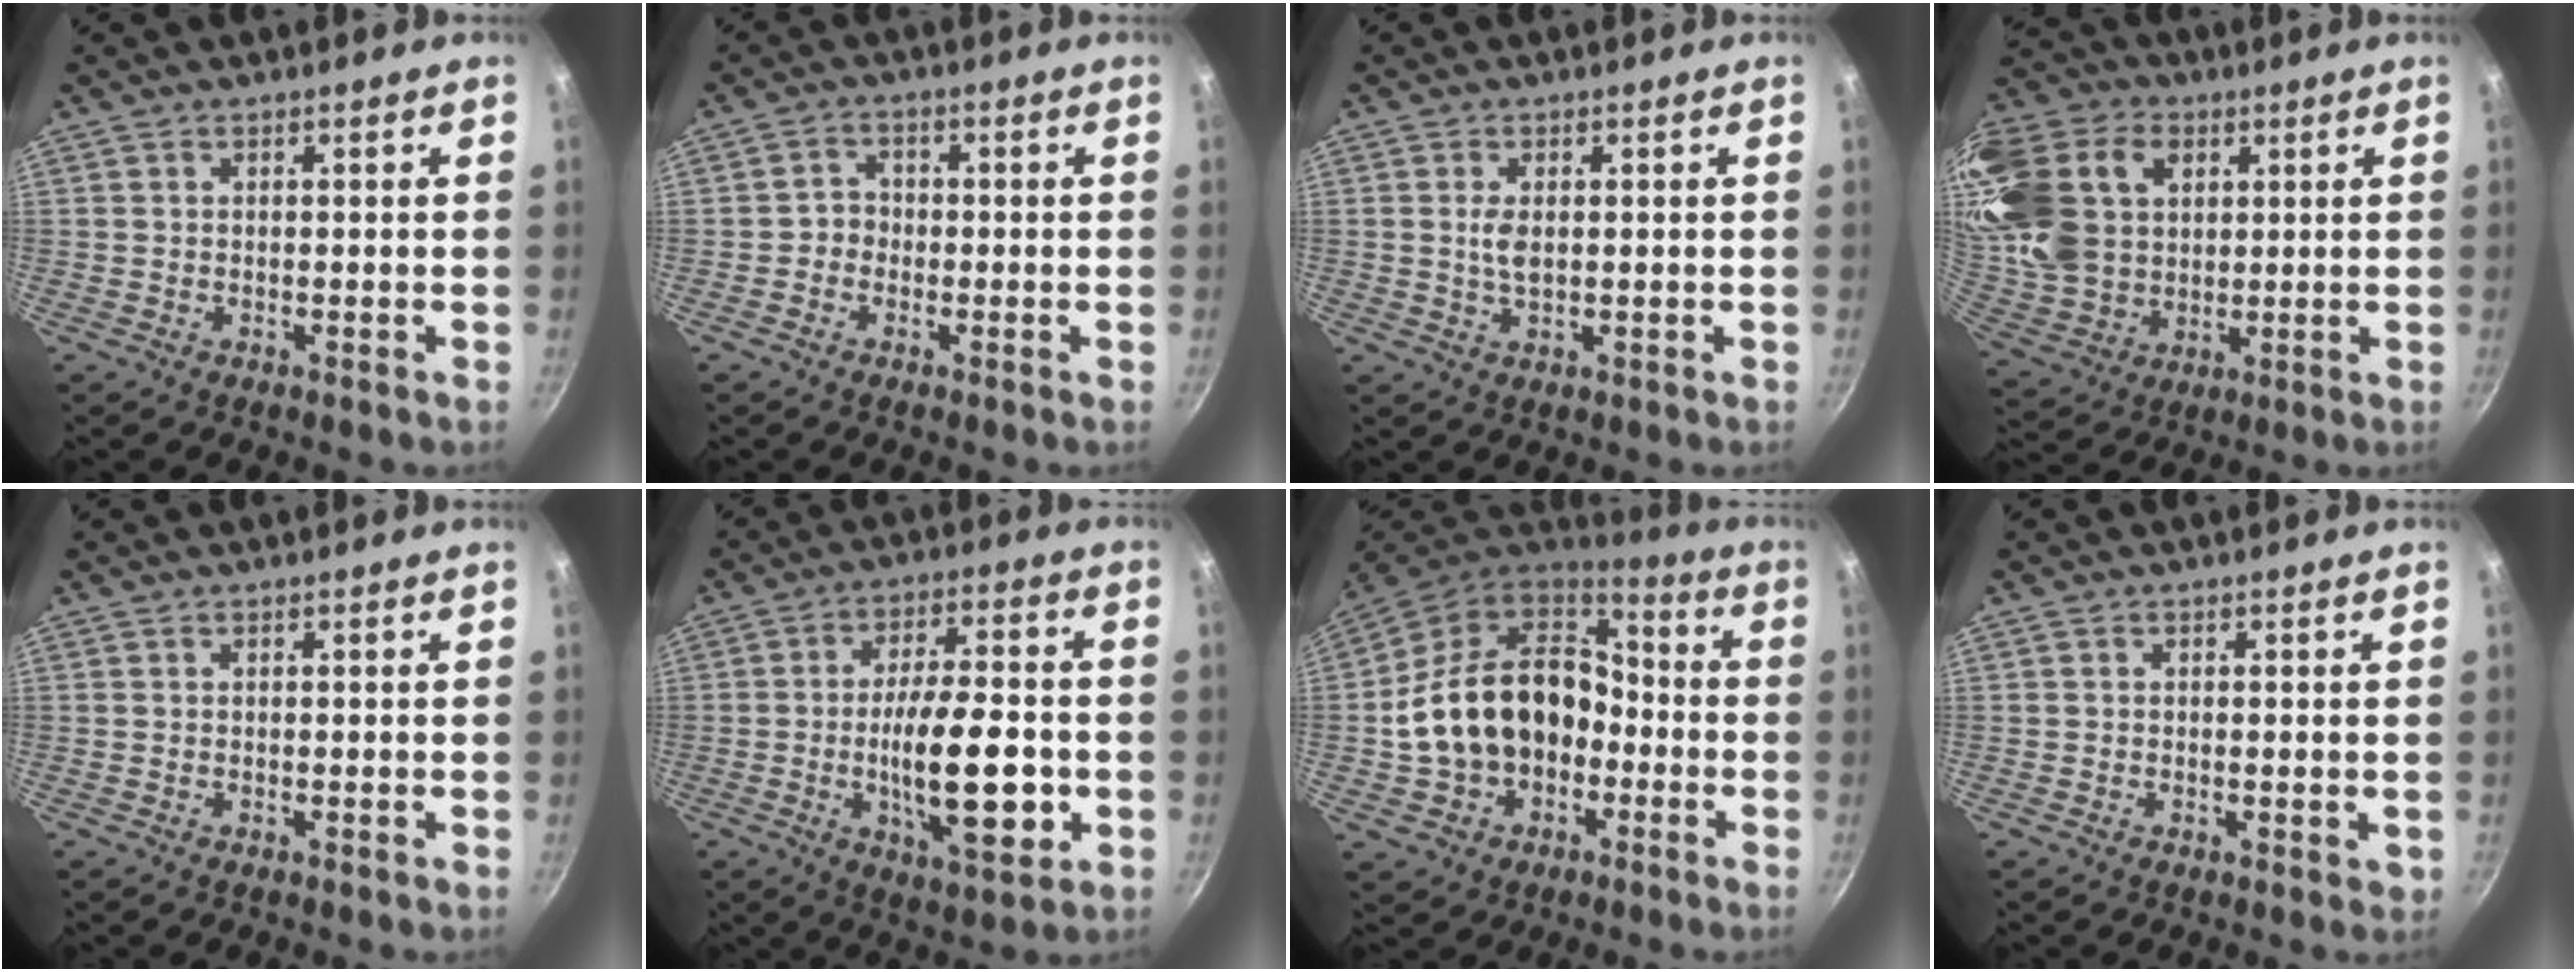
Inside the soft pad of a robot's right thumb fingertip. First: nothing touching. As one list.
[{"total": 2.8, "force": [-0.9, 2.4, 0.9], "torque": [0.005, 0.015, -0.022]}, {"total": 3.2, "force": [0.4, 1.7, 2.6], "torque": [-0.050, -0.004, 0.009]}, {"total": 24.9, "force": [7.0, 18.5, 15.2], "torque": [-0.315, 0.010, 0.137]}, {"total": 0.0}, {"total": 17.1, "force": [-3.2, 6.3, 15.6], "torque": [-0.236, 0.014, -0.049]}, {"total": 20.7, "force": [-3.1, 15.4, 13.4], "torque": [-0.215, 0.065, -0.050]}, {"total": 1.3, "force": [-0.1, 0.5, 1.2], "torque": [-0.016, 0.000, -0.003]}]